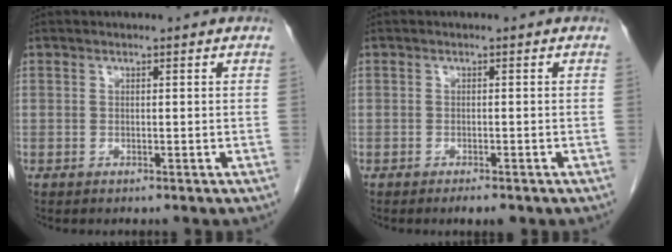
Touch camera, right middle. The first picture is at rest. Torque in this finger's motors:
{"motor_torque": [0.27, -0.02, -0.06, -0.01]}